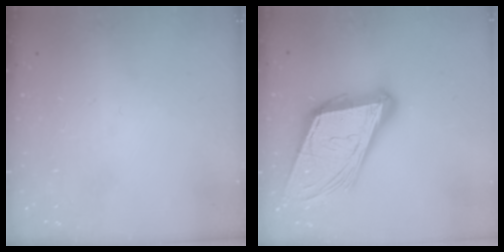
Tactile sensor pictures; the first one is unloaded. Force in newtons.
{"total": 22.1, "press": 21.7, "slide": 4.6}